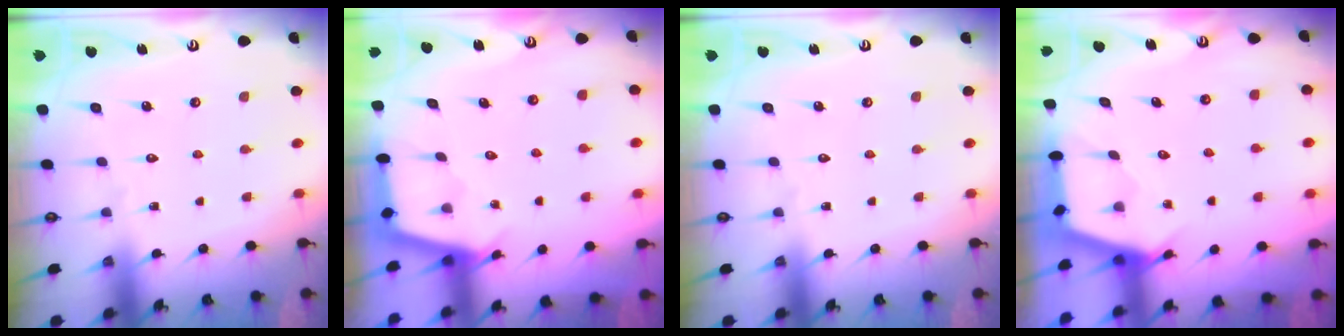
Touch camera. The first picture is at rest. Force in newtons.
{"total": 3.0, "press": 3.0, "slide": 0.3}
{"total": 0.0}
{"total": 2.7, "press": 2.7, "slide": 0.4}